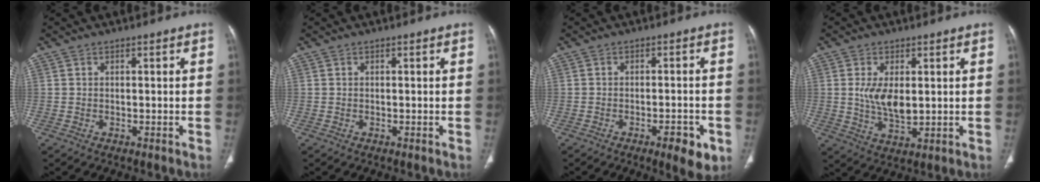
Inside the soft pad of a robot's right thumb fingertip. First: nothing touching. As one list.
[{"total": 0.0}, {"total": 6.2, "force": [-3.0, 2.0, 5.1], "torque": [-0.060, 0.004, -0.036]}, {"total": 7.3, "force": [1.0, 3.6, 6.2], "torque": [-0.116, -0.016, 0.024]}]